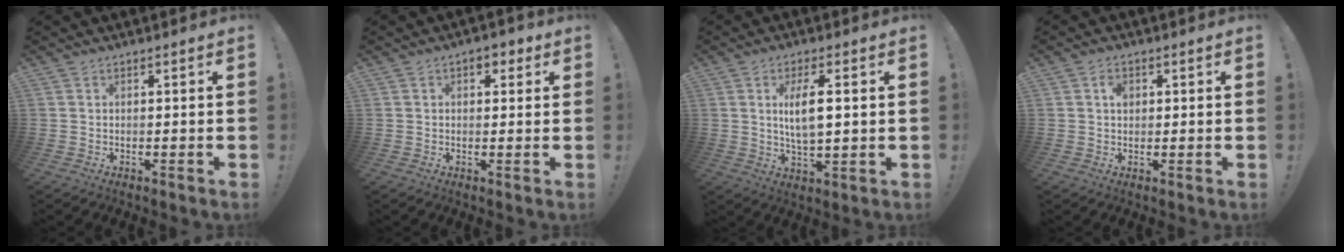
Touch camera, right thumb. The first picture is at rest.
{"total": 3.5, "force": [1.2, 2.3, 2.3], "torque": [-0.015, -0.001, 0.017]}
{"total": 8.7, "force": [1.8, 3.1, 8.0], "torque": [-0.140, -0.009, 0.024]}
{"total": 2.7, "force": [0.7, 2.0, 1.8], "torque": [-0.017, -0.003, 0.008]}